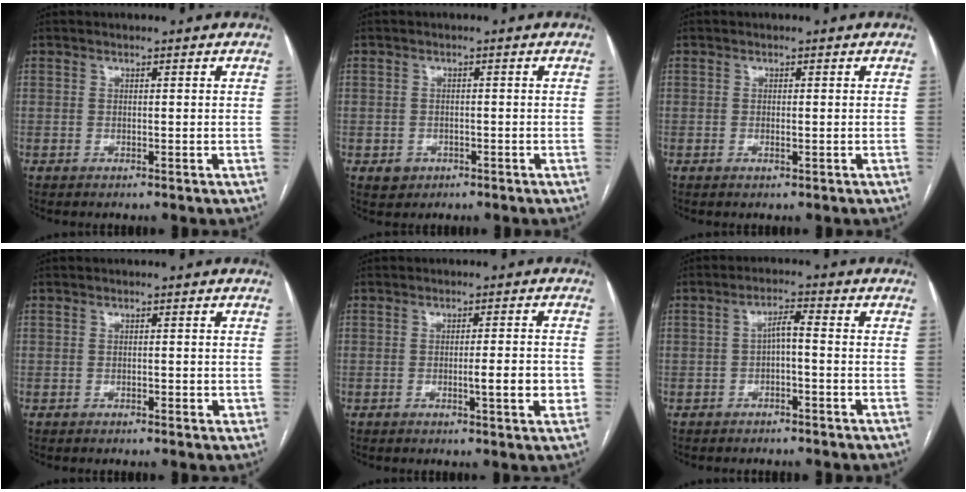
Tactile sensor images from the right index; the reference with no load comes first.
{"total": 2.6, "force": [-1.1, 2.3, 0.4], "torque": [0.001, 0.008, -0.012]}
{"total": 0.8, "force": [-0.2, 0.2, 0.7], "torque": [-0.016, -0.002, -0.001]}
{"total": 1.4, "force": [-0.3, 0.8, 1.1], "torque": [-0.014, 0.001, -0.003]}
{"total": 5.1, "force": [-1.1, 0.6, 5.0], "torque": [-0.073, -0.002, -0.014]}
{"total": 2.9, "force": [-0.6, 0.6, 2.8], "torque": [-0.048, 0.013, -0.008]}